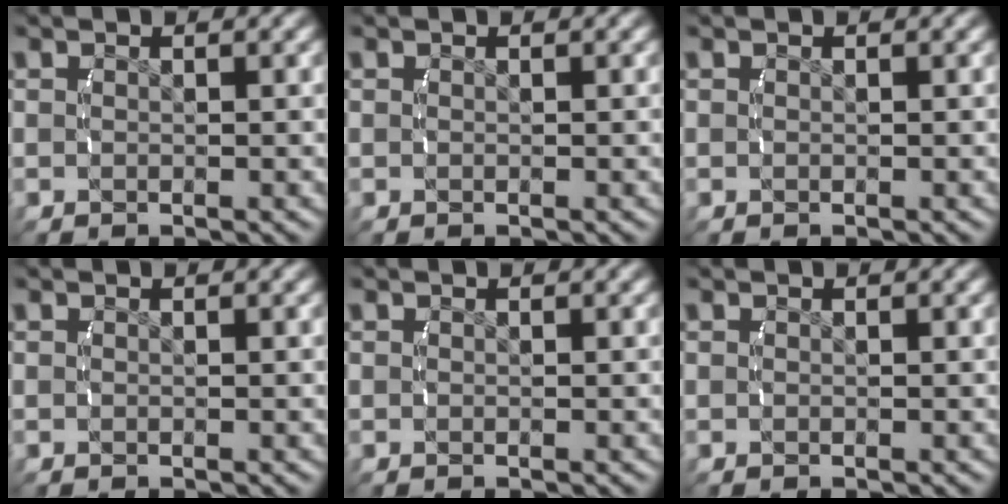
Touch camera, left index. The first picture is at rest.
{"total": 0.0}
{"total": 0.0}
{"total": 0.0}
{"total": 0.0}
{"total": 0.0}